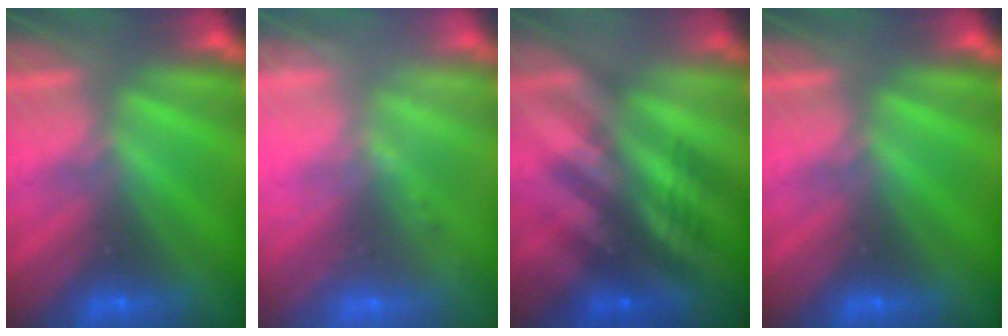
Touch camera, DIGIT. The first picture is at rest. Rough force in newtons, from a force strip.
{"total": 2.4}
{"total": 2.4}
{"total": 0.0}